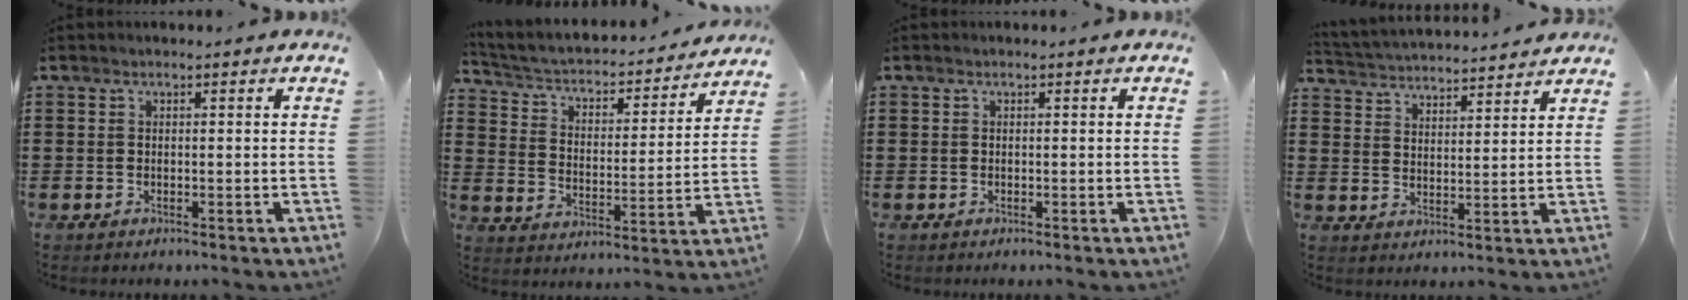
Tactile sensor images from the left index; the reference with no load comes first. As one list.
[{"total": 3.0, "force": [2.5, 1.1, 1.2], "torque": [-0.042, -0.025, 0.031]}, {"total": 0.0}, {"total": 3.4, "force": [3.4, 0.1, -0.2], "torque": [-0.015, -0.023, 0.056]}]